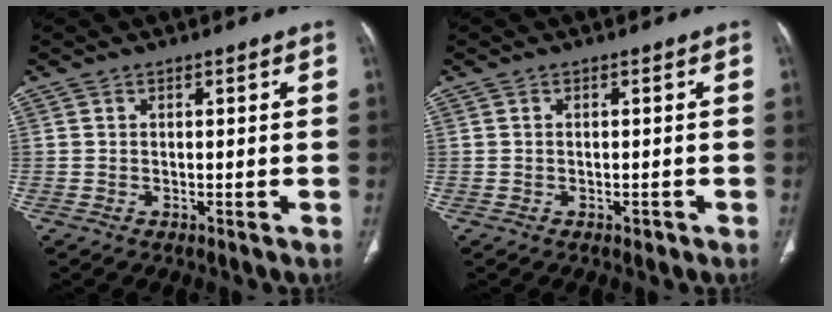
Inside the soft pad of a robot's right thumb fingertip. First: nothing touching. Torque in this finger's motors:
{"motor_torque": [0.34, 0.54, -0.20, 0.02, -0.01]}